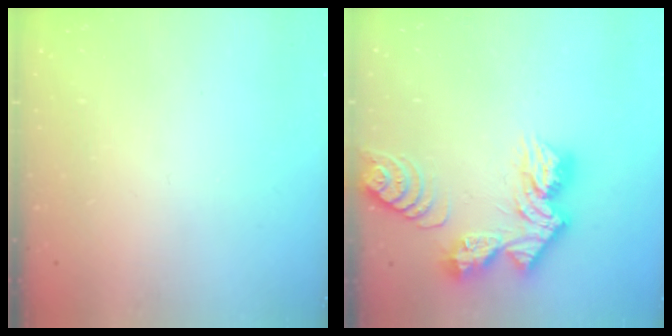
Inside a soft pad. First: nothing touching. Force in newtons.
{"total": 14.7, "press": 14.7, "slide": 1.3}